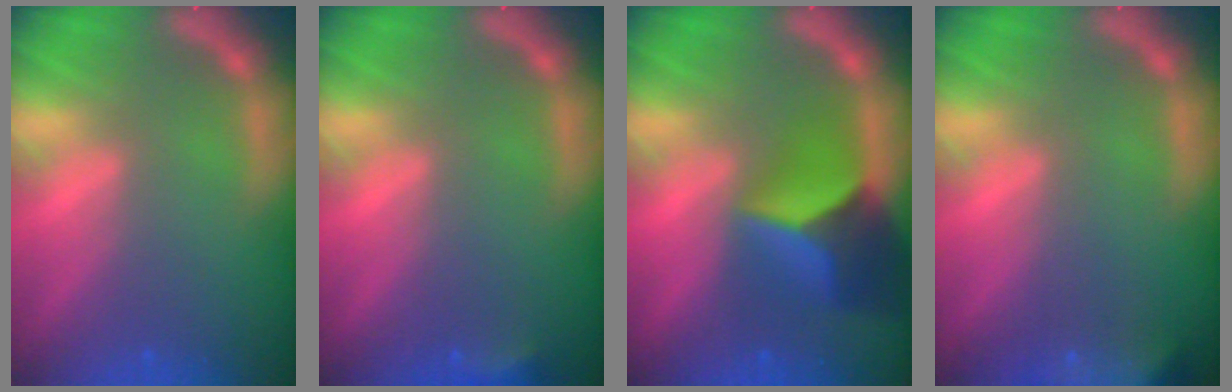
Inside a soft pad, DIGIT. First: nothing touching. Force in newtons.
{"total": 1.9}
{"total": 7.9}
{"total": 9.9}